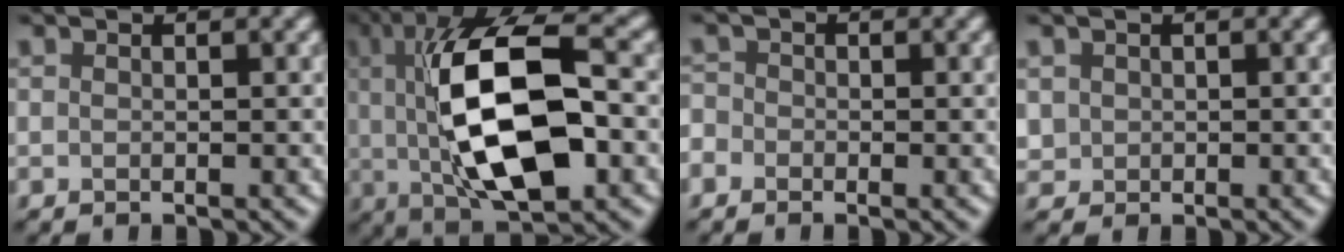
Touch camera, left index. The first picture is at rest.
{"total": 13.1, "force": [0.5, 5.3, 12.0], "torque": [-0.207, 0.007, 0.003]}
{"total": 1.4, "force": [-0.9, 1.1, 0.1], "torque": [0.006, 0.006, -0.021]}
{"total": 1.2, "force": [0.3, 1.1, 0.1], "torque": [-0.002, -0.007, 0.009]}